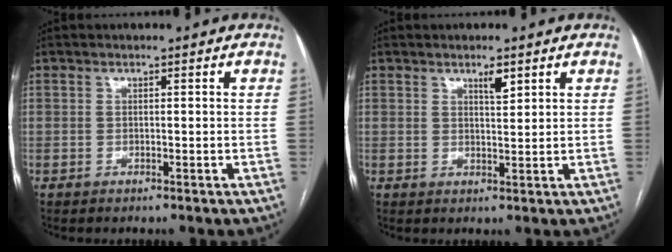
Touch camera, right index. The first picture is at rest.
{"total": 2.4, "force": [1.5, 0.5, 1.7], "torque": [-0.032, -0.003, 0.028]}